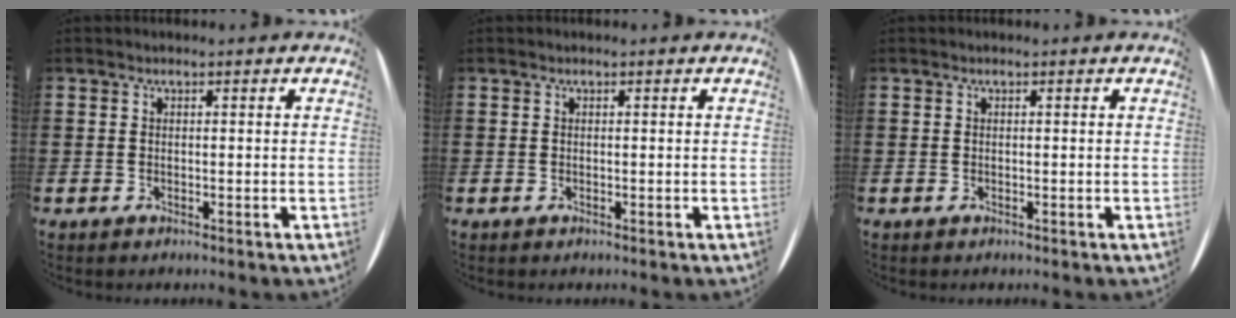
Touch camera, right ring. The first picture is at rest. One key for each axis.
{"total": 0.0}
{"total": 0.0}